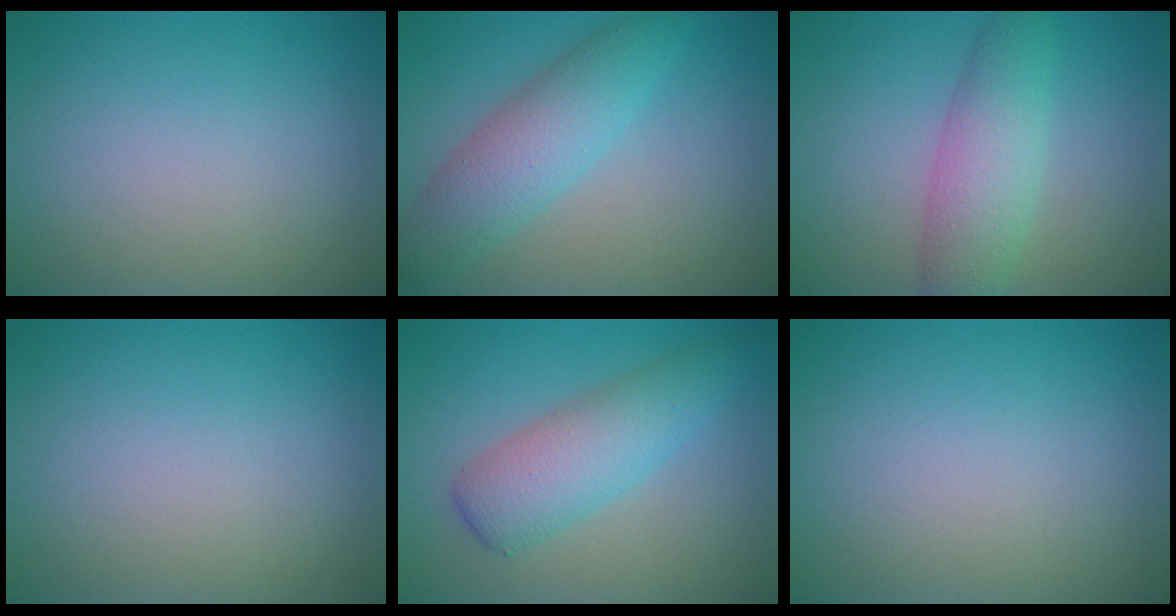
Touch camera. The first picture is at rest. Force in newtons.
{"total": 5.1, "press": 5.1, "slide": 0.1}
{"total": 4.7, "press": 4.7, "slide": 0.1}
{"total": 0.0}
{"total": 5.0, "press": 5.0, "slide": 0.2}
{"total": 0.0}